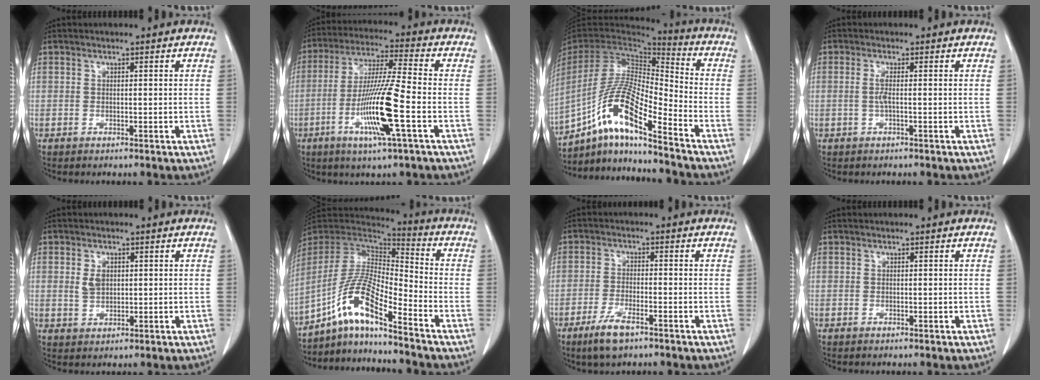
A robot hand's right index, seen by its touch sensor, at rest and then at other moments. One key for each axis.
{"total": 13.0, "fx": -4.0, "fy": -0.2, "fz": 12.4, "tx": -0.243, "ty": -0.013, "tz": -0.079}
{"total": 15.9, "fx": -9.6, "fy": 2.1, "fz": 12.5, "tx": -0.258, "ty": 0.000, "tz": -0.177}
{"total": 1.5, "fx": 0.0, "fy": -0.1, "fz": 1.5, "tx": -0.032, "ty": 0.001, "tz": -0.001}
{"total": 2.8, "fx": 0.6, "fy": 1.9, "fz": 2.0, "tx": -0.039, "ty": 0.002, "tz": 0.015}
{"total": 12.8, "fx": -8.2, "fy": 1.5, "fz": 9.8, "tx": -0.206, "ty": 0.009, "tz": -0.155}
{"total": 5.5, "fx": -3.7, "fy": 1.3, "fz": 3.9, "tx": -0.086, "ty": -0.008, "tz": -0.066}
{"total": 0.0}